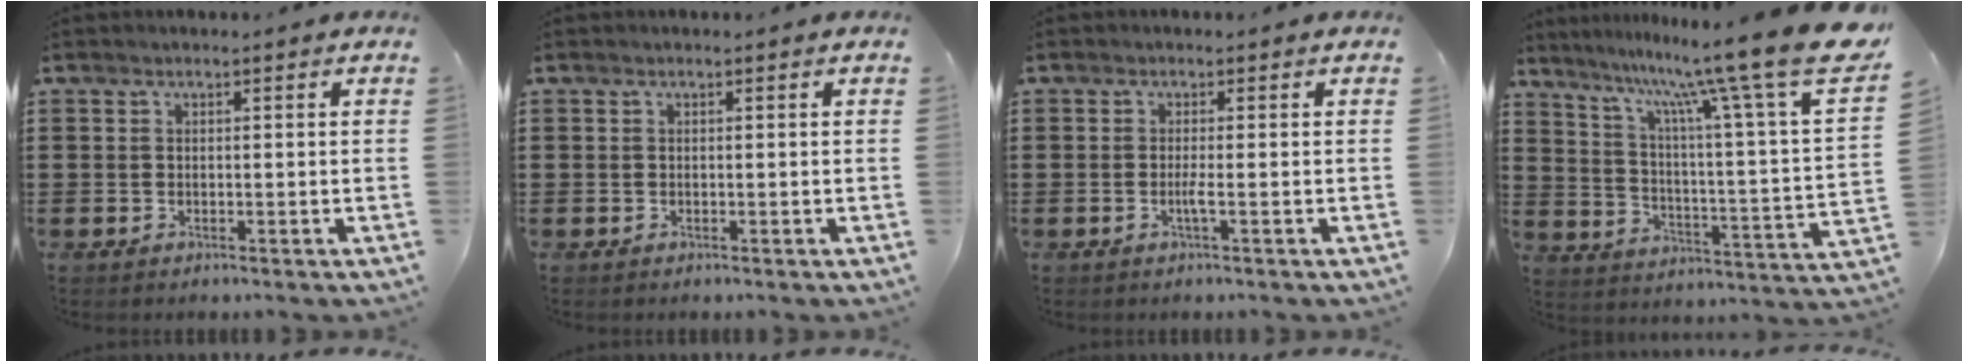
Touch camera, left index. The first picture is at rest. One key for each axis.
{"total": 0.0}
{"total": 1.8, "fx": -0.5, "fy": -0.3, "fz": 1.8, "tx": -0.038, "ty": -0.007, "tz": -0.012}
{"total": 14.7, "fx": 11.6, "fy": -0.8, "fz": 9.0, "tx": -0.187, "ty": -0.079, "tz": 0.182}